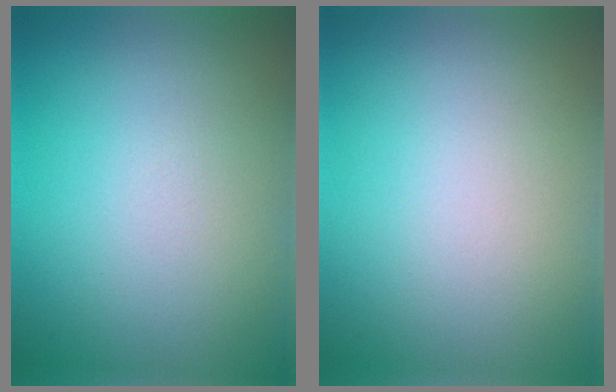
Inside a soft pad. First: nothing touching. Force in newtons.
{"total": 0.0}